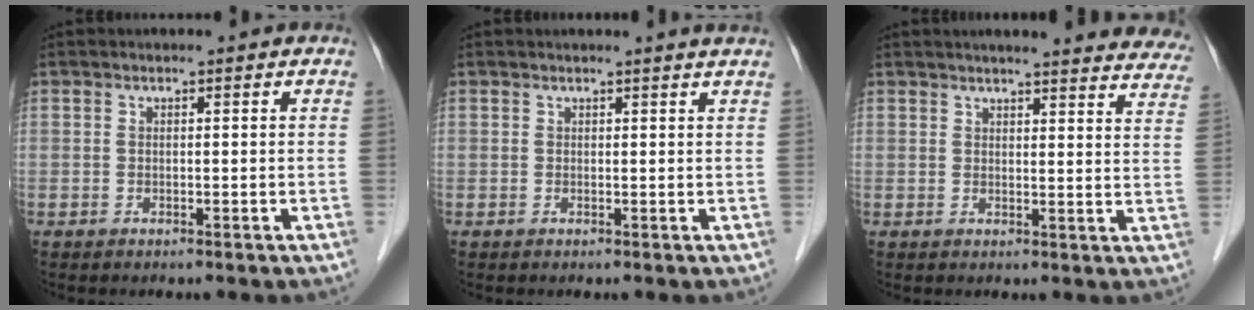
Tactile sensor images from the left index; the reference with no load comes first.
{"total": 2.2, "force": [2.1, -0.5, 0.6], "torque": [-0.016, -0.004, 0.018]}
{"total": 22.7, "force": [21.0, 3.0, 7.9], "torque": [-0.093, -0.048, 0.227]}